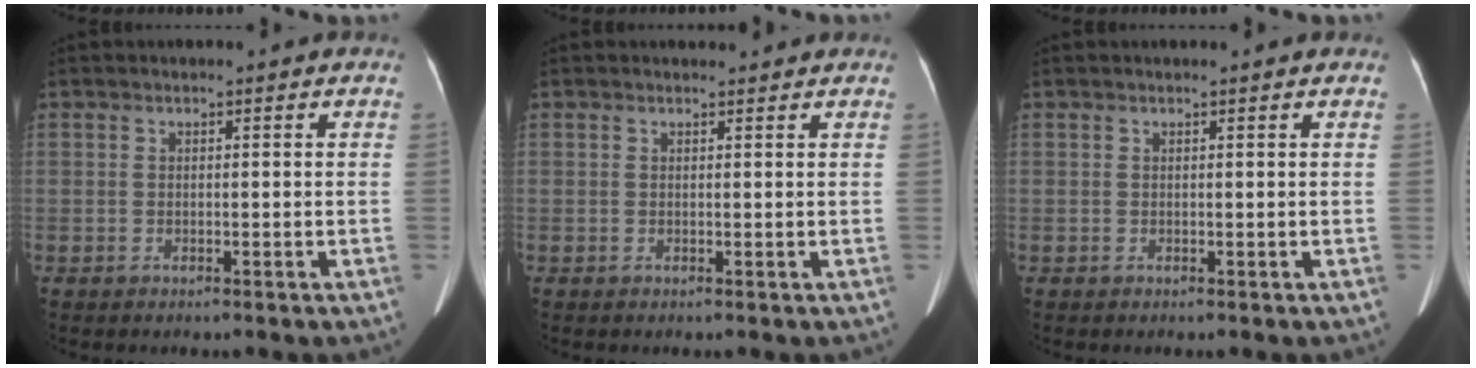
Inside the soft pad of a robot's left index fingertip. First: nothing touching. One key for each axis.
{"total": 1.6, "fx": 1.6, "fy": 0.3, "fz": 0.2, "tx": -0.010, "ty": 0.007, "tz": 0.021}
{"total": 1.4, "fx": 1.3, "fy": 0.1, "fz": 0.5, "tx": -0.012, "ty": 0.015, "tz": 0.016}